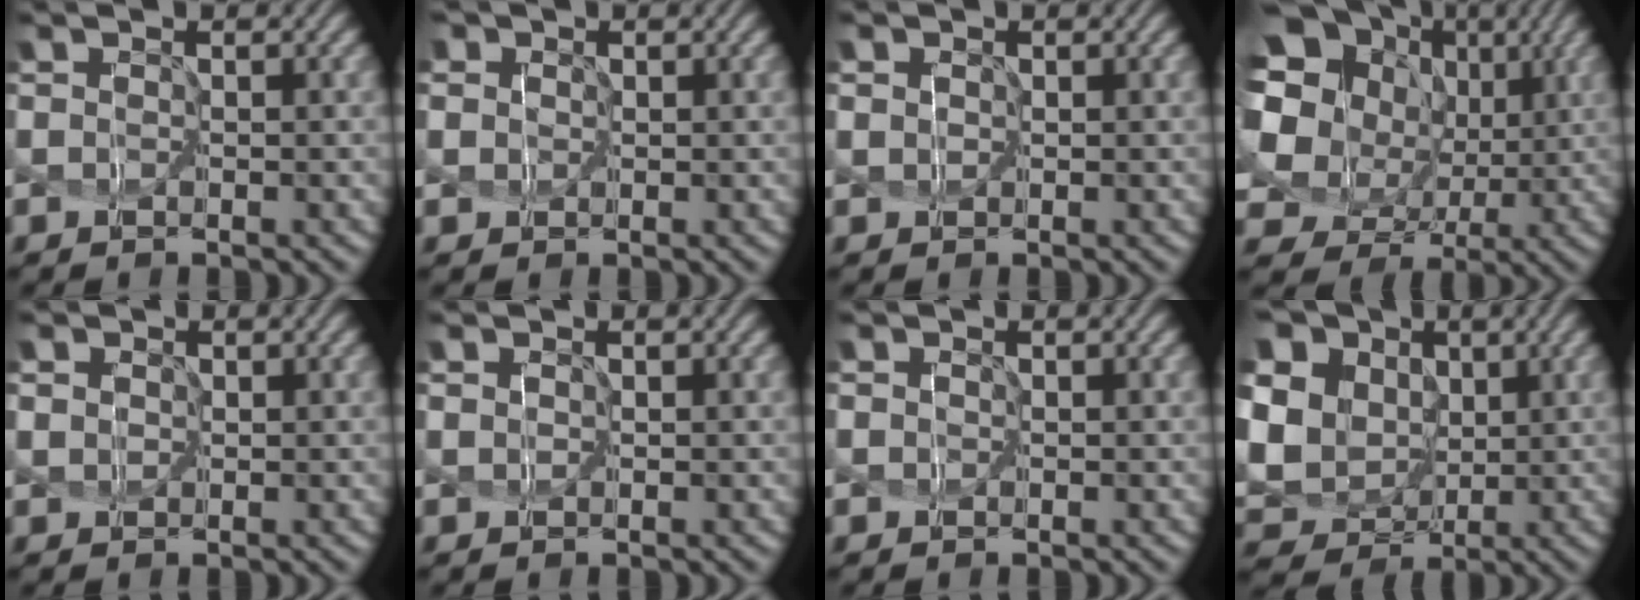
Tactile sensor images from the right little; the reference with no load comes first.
{"total": 6.8, "force": [2.3, 5.7, 2.8], "torque": [-0.075, 0.033, 0.007]}
{"total": 3.0, "force": [1.2, 2.4, 1.4], "torque": [-0.025, 0.028, -0.003]}
{"total": 14.0, "force": [3.8, 10.7, 8.1], "torque": [-0.204, 0.011, 0.068]}
{"total": 4.1, "force": [1.7, 3.3, 1.8], "torque": [-0.037, 0.029, 0.003]}
{"total": 1.9, "force": [0.8, 1.5, 0.9], "torque": [-0.004, 0.020, -0.013]}
{"total": 1.8, "force": [0.5, 1.5, 0.8], "torque": [-0.002, 0.018, -0.019]}
{"total": 15.0, "force": [2.8, 13.2, 6.4], "torque": [-0.227, 0.017, 0.040]}